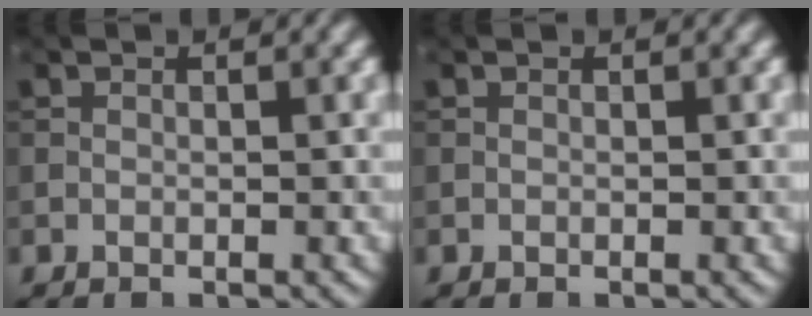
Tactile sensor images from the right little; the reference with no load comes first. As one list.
[{"total": 0.0}]